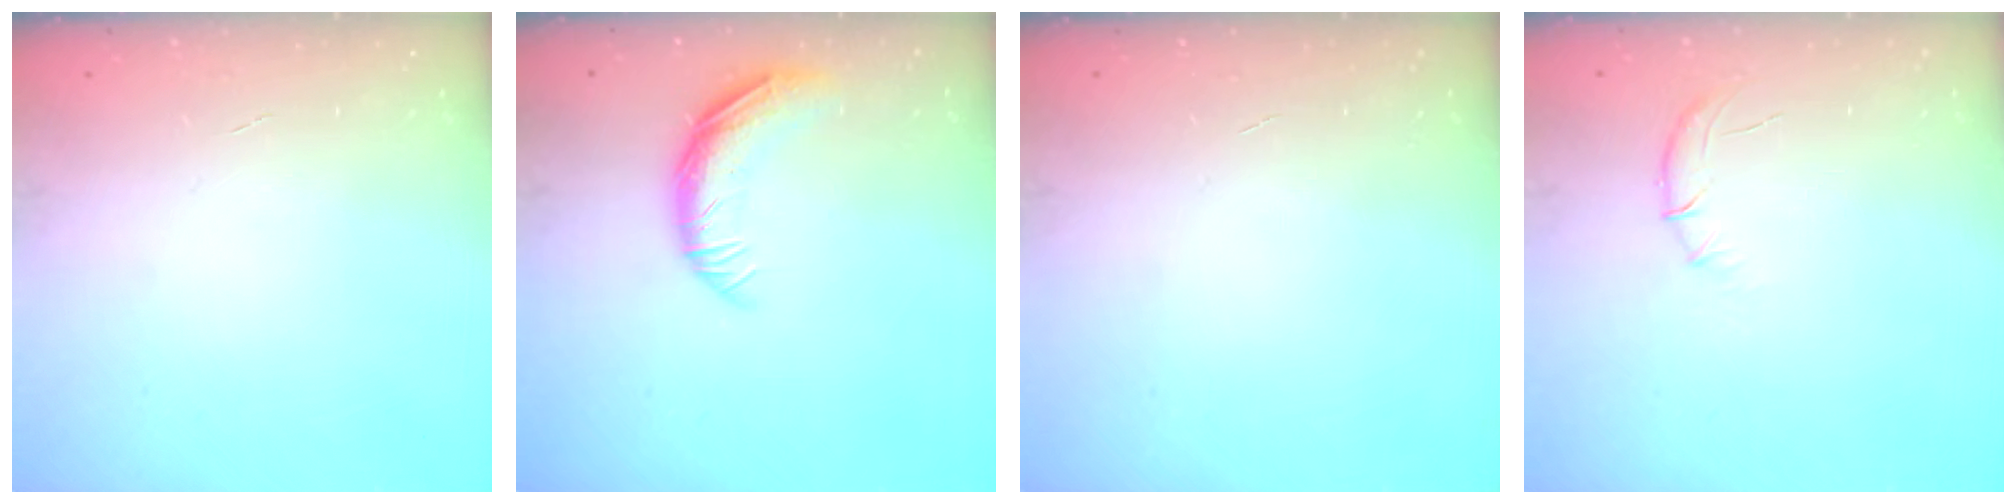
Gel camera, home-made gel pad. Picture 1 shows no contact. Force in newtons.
{"total": 11.5, "press": 11.3, "slide": 1.8}
{"total": 0.0}
{"total": 6.4, "press": 6.2, "slide": 1.7}